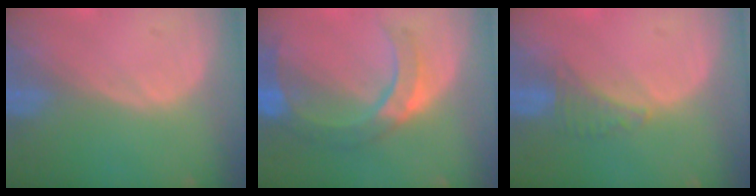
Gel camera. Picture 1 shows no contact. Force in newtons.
{"total": 7.7, "press": 7.6, "slide": 1.2}
{"total": 2.7, "press": 2.6, "slide": 0.7}